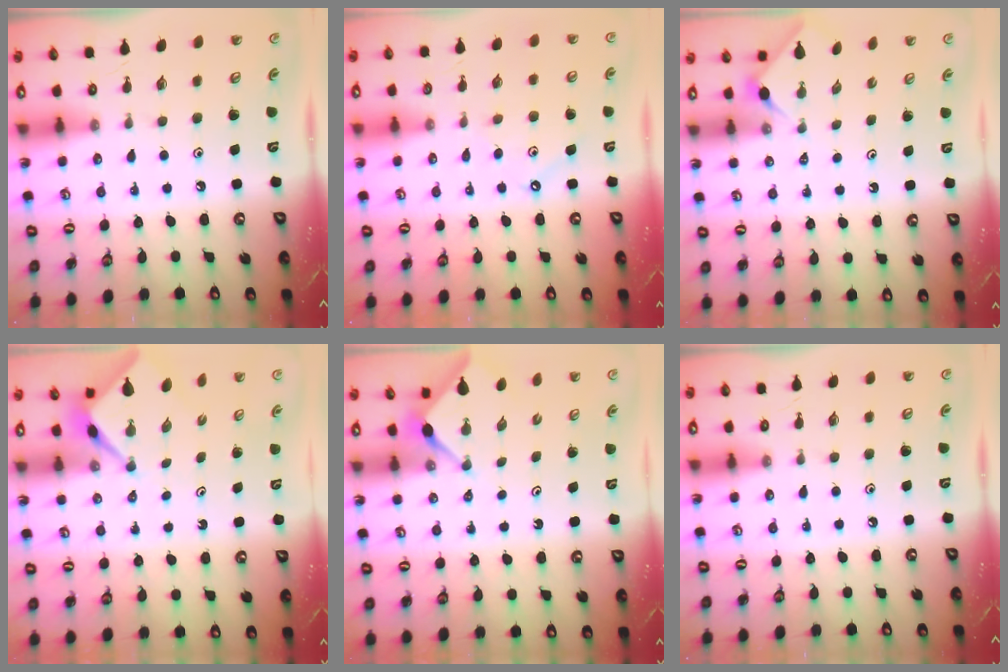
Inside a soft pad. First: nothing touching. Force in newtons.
{"total": 5.2, "press": 5.2, "slide": 0.2}
{"total": 1.9, "press": 1.8, "slide": 0.4}
{"total": 2.5, "press": 2.5, "slide": 0.3}
{"total": 3.0, "press": 2.9, "slide": 0.5}
{"total": 0.0}